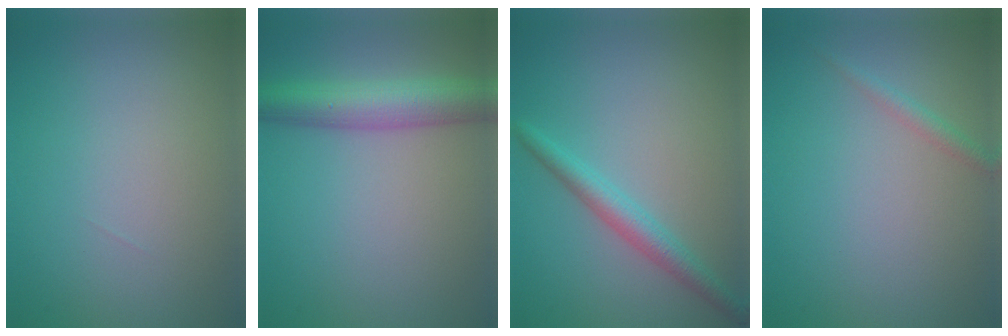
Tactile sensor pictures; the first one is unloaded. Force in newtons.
{"total": 5.5, "press": 5.5, "slide": 0.2}
{"total": 2.8, "press": 2.8, "slide": 0.0}
{"total": 1.2, "press": 1.2, "slide": 0.0}